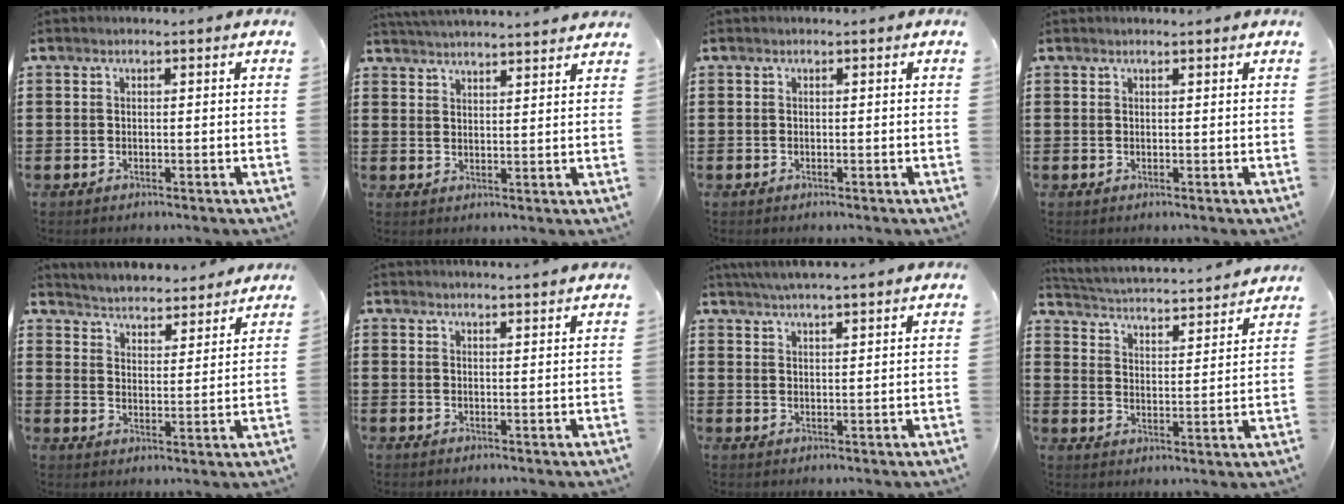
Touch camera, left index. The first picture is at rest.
{"total": 3.5, "force": [3.5, -0.6, 0.2], "torque": [-0.015, -0.014, 0.062]}
{"total": 0.0}
{"total": 0.6, "force": [0.6, -0.1, 0.2], "torque": [-0.005, -0.002, 0.012]}
{"total": 4.2, "force": [4.1, -0.3, -0.3], "torque": [-0.017, -0.038, 0.067]}
{"total": 2.5, "force": [2.4, -0.6, 0.1], "torque": [-0.007, -0.009, 0.046]}
{"total": 4.0, "force": [3.8, -0.6, 0.9], "torque": [-0.029, -0.013, 0.068]}
{"total": 2.3, "force": [2.3, -0.2, 0.4], "torque": [-0.026, -0.030, 0.026]}